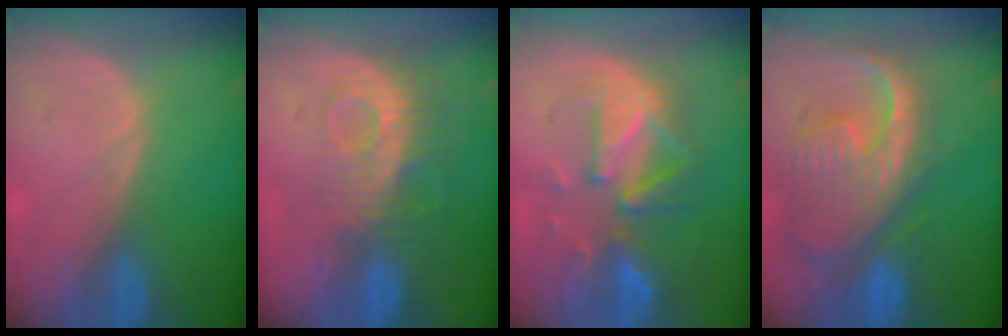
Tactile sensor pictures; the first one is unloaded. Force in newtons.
{"total": 9.2, "press": 8.1, "slide": 4.3}
{"total": 10.0, "press": 8.9, "slide": 4.5}
{"total": 12.6, "press": 10.8, "slide": 6.5}